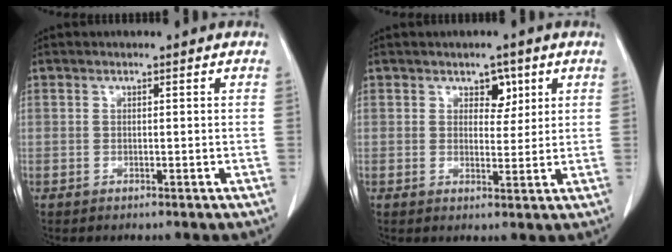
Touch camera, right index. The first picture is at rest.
{"total": 3.1, "force": [1.6, 2.0, 1.8], "torque": [-0.018, 0.001, 0.024]}